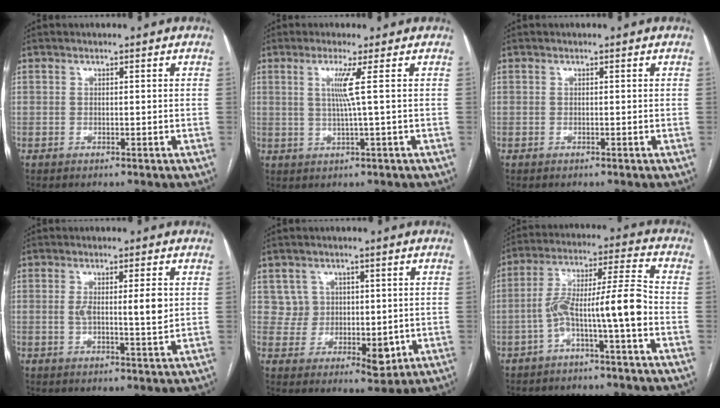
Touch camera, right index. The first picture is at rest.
{"total": 3.8, "force": [0.8, -1.3, 3.4], "torque": [-0.069, -0.003, 0.019]}
{"total": 0.0}
{"total": 5.4, "force": [0.7, 0.9, 5.3], "torque": [-0.087, -0.002, 0.011]}
{"total": 6.4, "force": [1.4, 5.8, 2.3], "torque": [-0.031, 0.008, 0.040]}
{"total": 10.3, "force": [-3.6, 0.0, 9.6], "torque": [-0.170, 0.038, -0.063]}